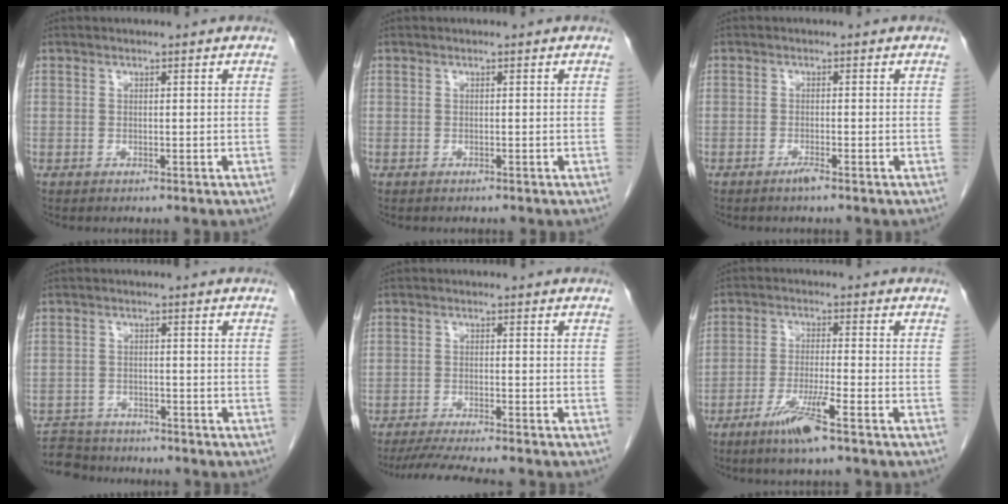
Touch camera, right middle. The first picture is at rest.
{"total": 0.0}
{"total": 1.3, "force": [-1.0, -0.1, 0.8], "torque": [-0.018, -0.001, -0.019]}
{"total": 7.3, "force": [-6.8, 2.7, 0.8], "torque": [-0.017, 0.004, -0.106]}
{"total": 9.2, "force": [-8.1, 0.2, 4.2], "torque": [-0.060, -0.016, -0.127]}
{"total": 6.7, "force": [-4.2, -0.2, 5.2], "torque": [-0.102, -0.013, -0.081]}